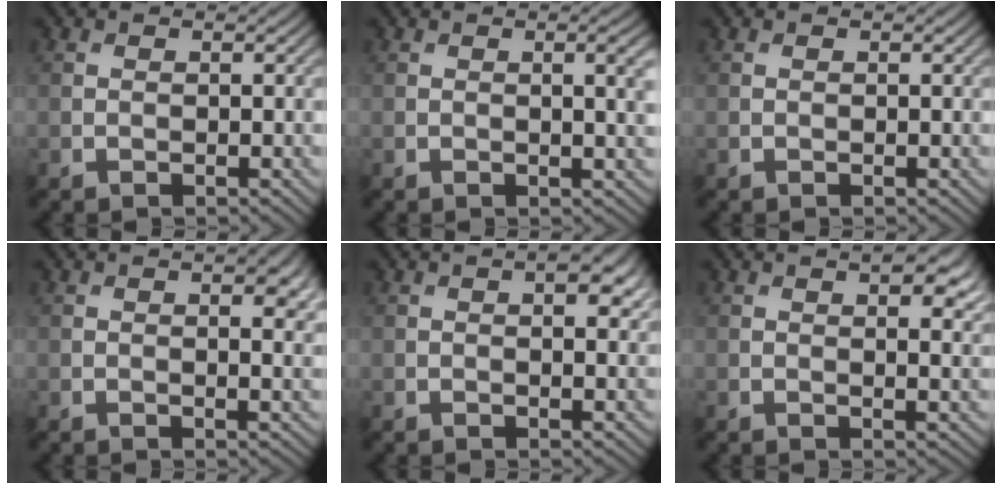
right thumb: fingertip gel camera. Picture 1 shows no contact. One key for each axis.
{"total": 2.7, "fx": 0.5, "fy": 0.5, "fz": 2.6, "tx": -0.038, "ty": 0.003, "tz": 0.009}
{"total": 0.0}
{"total": 3.5, "fx": 1.3, "fy": 1.1, "fz": 3.0, "tx": -0.047, "ty": -0.001, "tz": 0.022}
{"total": 3.4, "fx": 1.3, "fy": 1.3, "fz": 2.9, "tx": -0.044, "ty": 0.001, "tz": 0.020}
{"total": 5.2, "fx": 2.7, "fy": 1.9, "fz": 4.0, "tx": -0.064, "ty": 0.004, "tz": 0.039}